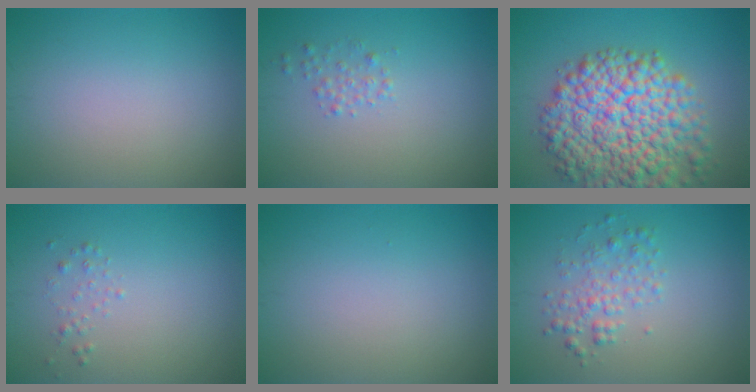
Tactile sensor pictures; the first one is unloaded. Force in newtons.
{"total": 1.1, "press": 1.1, "slide": 0.0}
{"total": 11.8, "press": 11.7, "slide": 0.6}
{"total": 0.7, "press": 0.7, "slide": 0.0}
{"total": 0.0}
{"total": 2.4, "press": 2.4, "slide": 0.1}